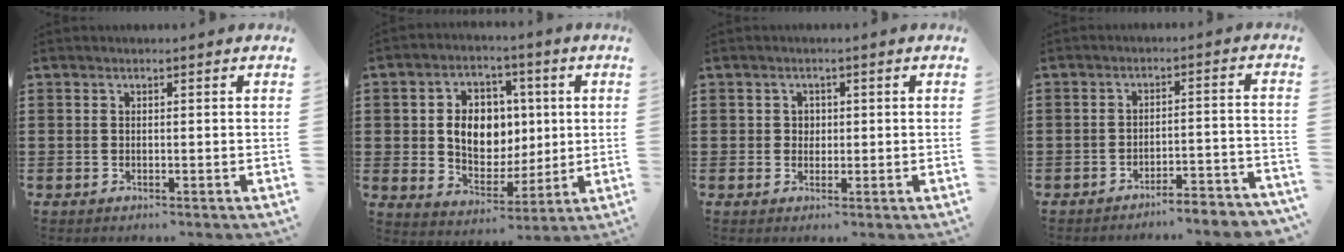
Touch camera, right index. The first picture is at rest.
{"total": 8.7, "force": [1.1, 7.0, 5.1], "torque": [-0.100, 0.014, 0.019]}
{"total": 1.5, "force": [0.3, 1.4, 0.4], "torque": [-0.014, 0.006, 0.005]}
{"total": 3.7, "force": [-3.6, -0.4, 0.9], "torque": [-0.019, -0.006, -0.076]}